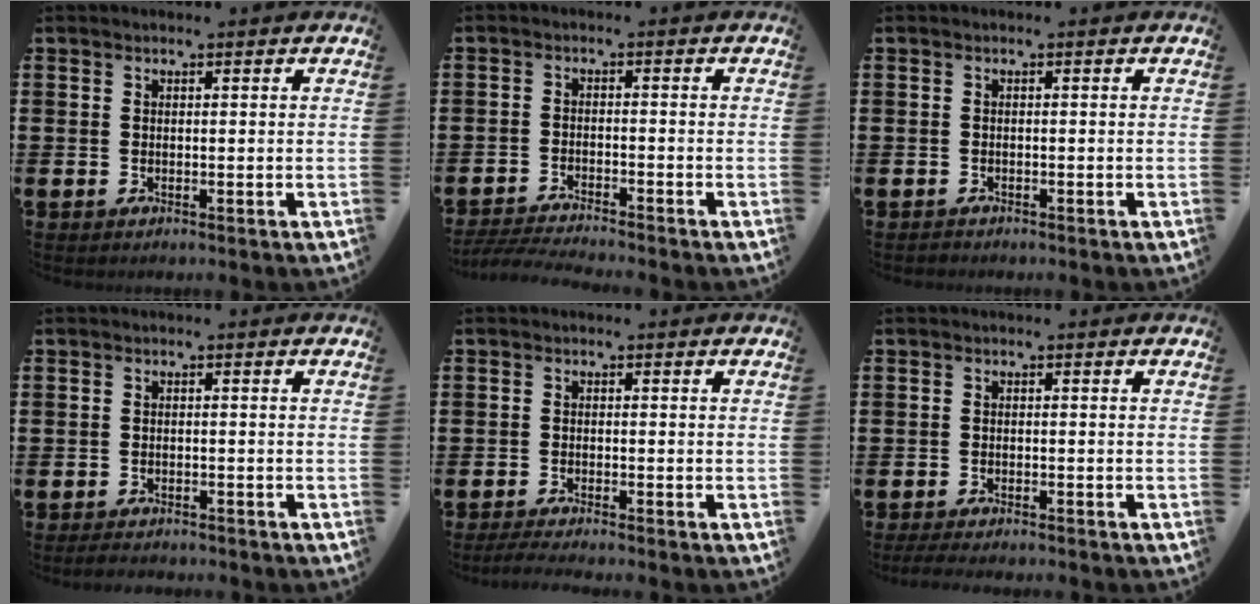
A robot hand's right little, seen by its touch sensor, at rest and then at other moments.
{"total": 2.3, "force": [-2.3, -0.1, 0.3], "torque": [-0.003, 0.004, -0.046]}
{"total": 0.0}
{"total": 1.3, "force": [-1.3, 0.1, 0.2], "torque": [-0.007, 0.001, -0.027]}
{"total": 1.5, "force": [-1.3, 0.0, 0.8], "torque": [-0.013, 0.001, -0.025]}
{"total": 1.5, "force": [-1.4, 0.1, 0.7], "torque": [-0.011, 0.002, -0.027]}